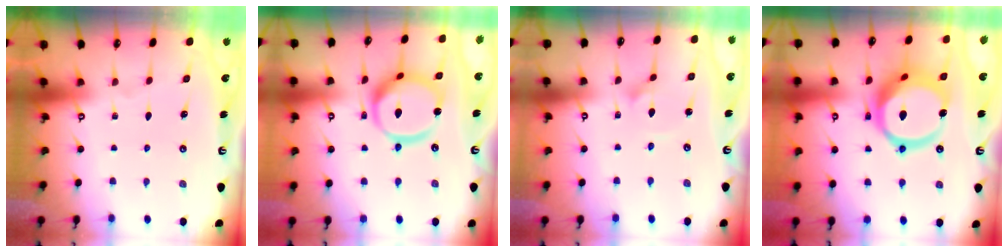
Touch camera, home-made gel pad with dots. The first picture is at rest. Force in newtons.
{"total": 15.0, "press": 14.9, "slide": 1.4}
{"total": 1.5, "press": 1.5, "slide": 0.1}
{"total": 17.0, "press": 16.9, "slide": 2.1}